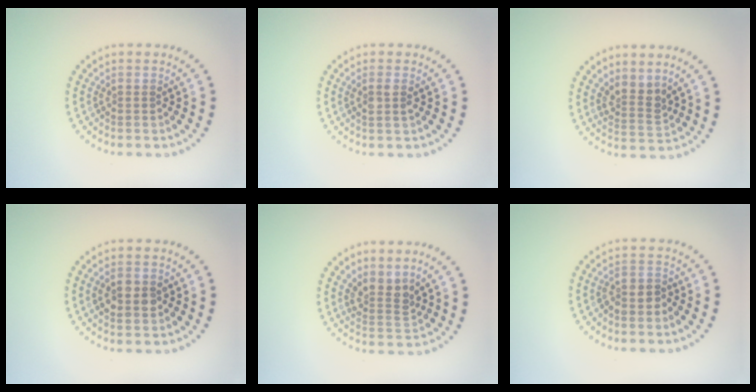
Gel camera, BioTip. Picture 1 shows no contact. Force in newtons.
{"total": 1.4, "press": 1.2, "slide": 0.7}
{"total": 2.6, "press": 1.9, "slide": 1.7}
{"total": 2.9, "press": 2.9, "slide": 0.1}
{"total": 2.6, "press": 2.0, "slide": 1.7}
{"total": 2.2, "press": 1.9, "slide": 1.2}